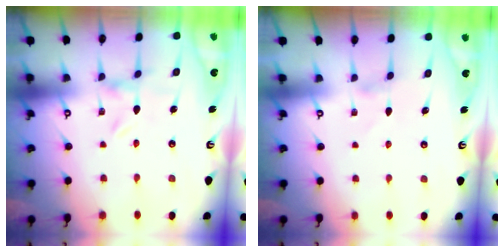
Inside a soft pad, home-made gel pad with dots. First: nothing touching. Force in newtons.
{"total": 1.0, "press": 1.0, "slide": 0.3}